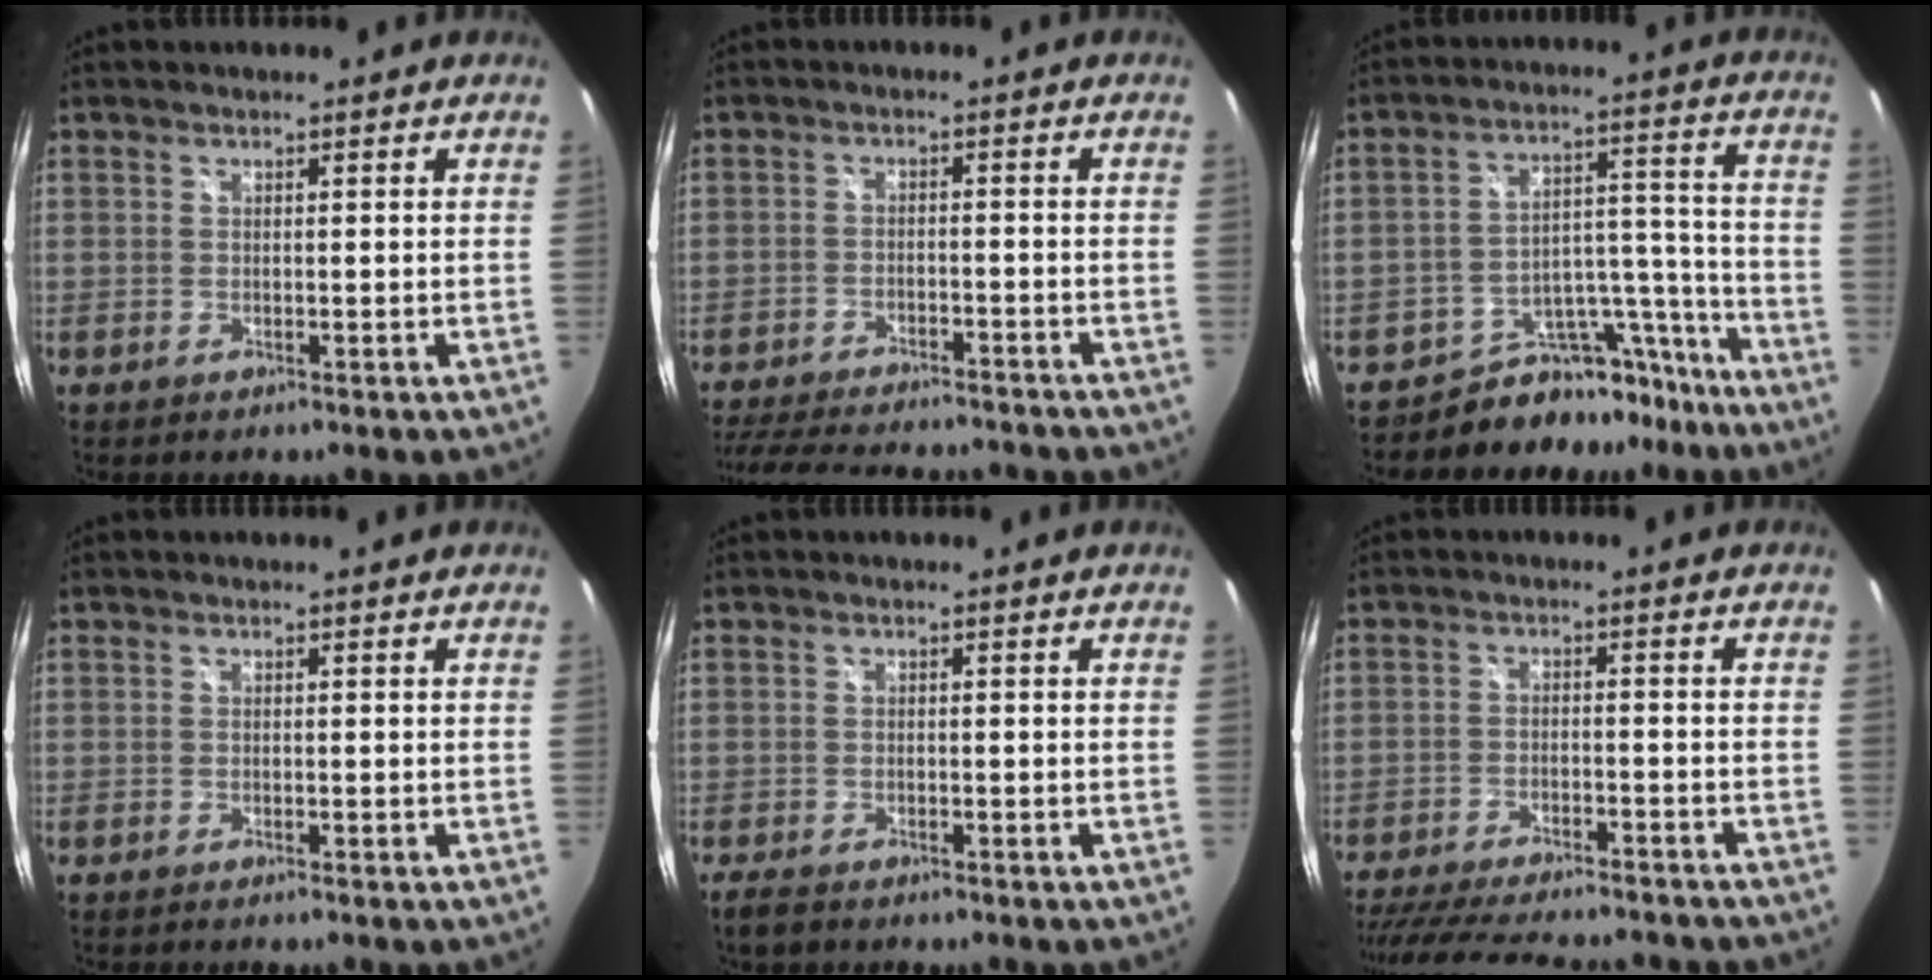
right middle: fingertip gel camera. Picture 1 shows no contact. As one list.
[{"total": 18.4, "force": [-15.8, 5.0, 7.9], "torque": [-0.167, -0.020, -0.228]}, {"total": 11.8, "force": [-10.6, 5.0, 1.6], "torque": [-0.010, 0.063, -0.156]}, {"total": 0.7, "force": [-0.6, 0.1, 0.3], "torque": [-0.005, -0.003, -0.012]}, {"total": 3.4, "force": [-2.7, 1.4, 1.5], "torque": [-0.038, -0.012, -0.051]}, {"total": 20.4, "force": [-17.5, 5.1, 9.2], "torque": [-0.187, -0.026, -0.256]}]